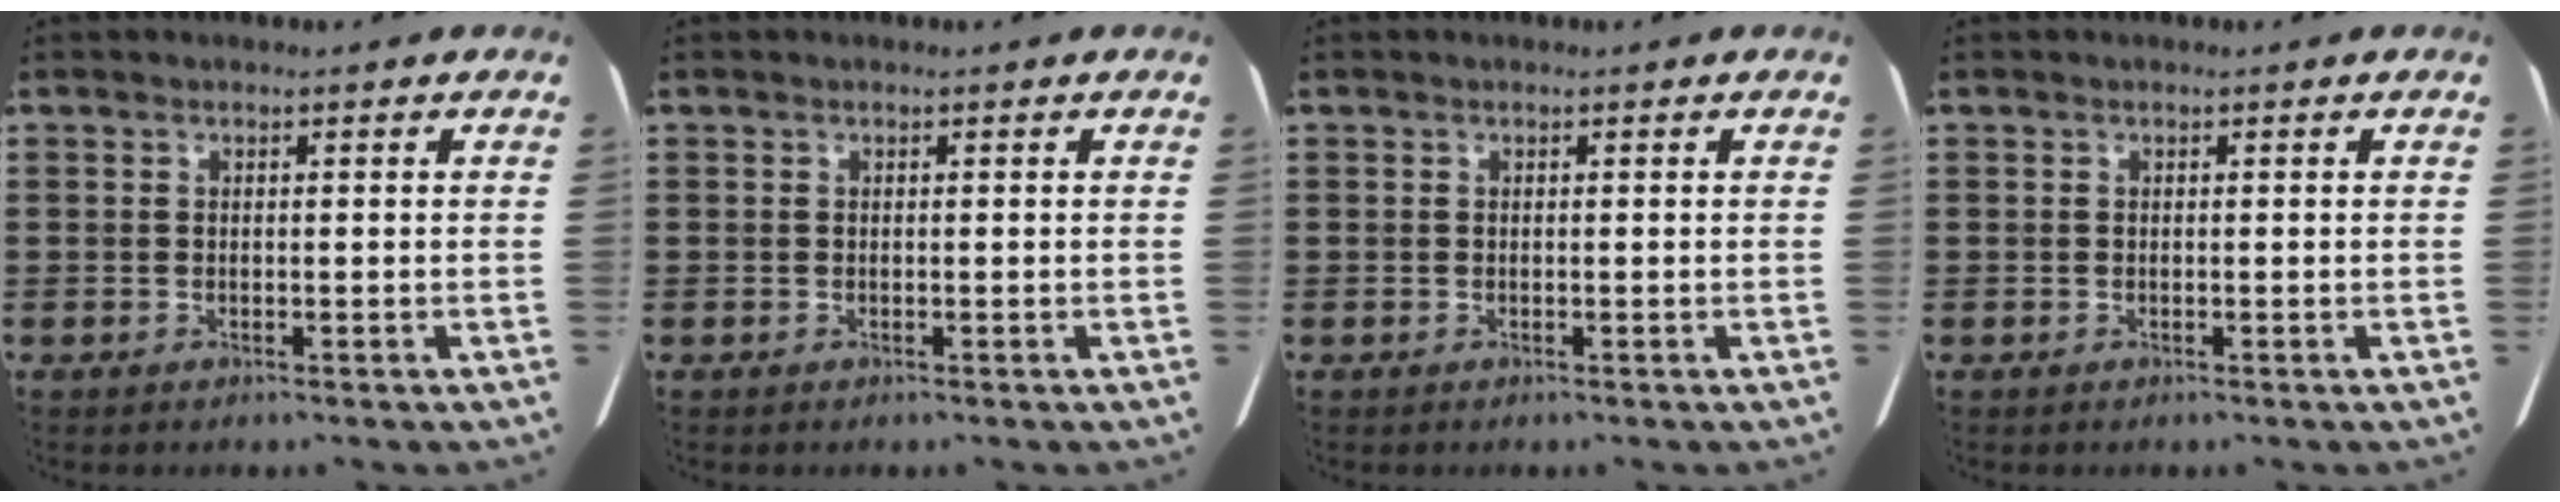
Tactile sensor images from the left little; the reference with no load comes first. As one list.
[{"total": 0.0}, {"total": 0.0}, {"total": 0.0}]